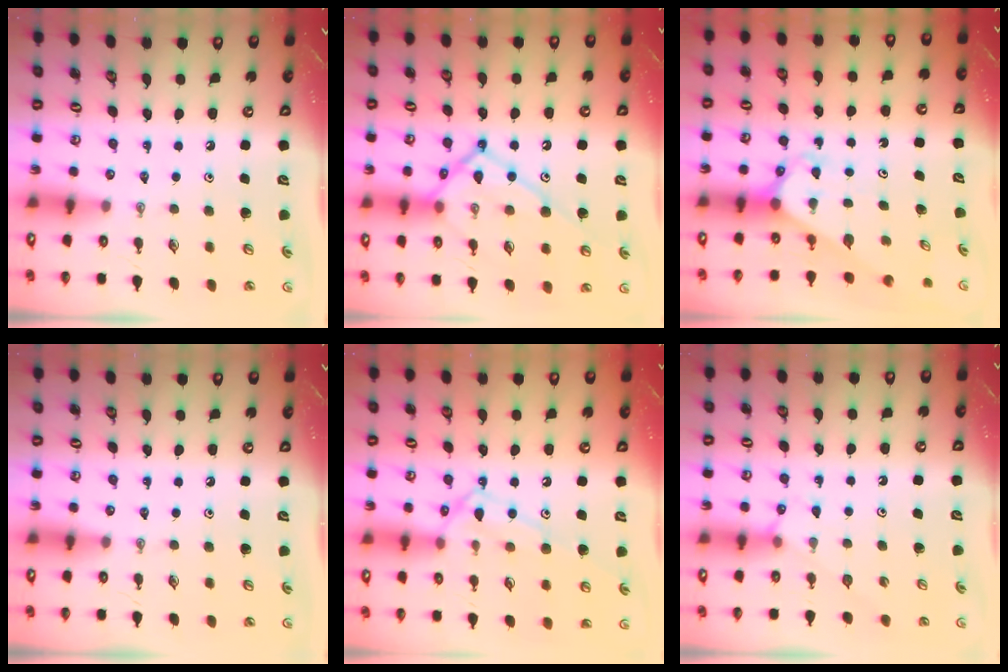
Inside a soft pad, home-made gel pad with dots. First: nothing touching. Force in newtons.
{"total": 16.5, "press": 16.4, "slide": 1.8}
{"total": 2.6, "press": 2.6, "slide": 0.2}
{"total": 0.0}
{"total": 12.9, "press": 12.8, "slide": 0.9}
{"total": 5.0, "press": 5.0, "slide": 0.4}